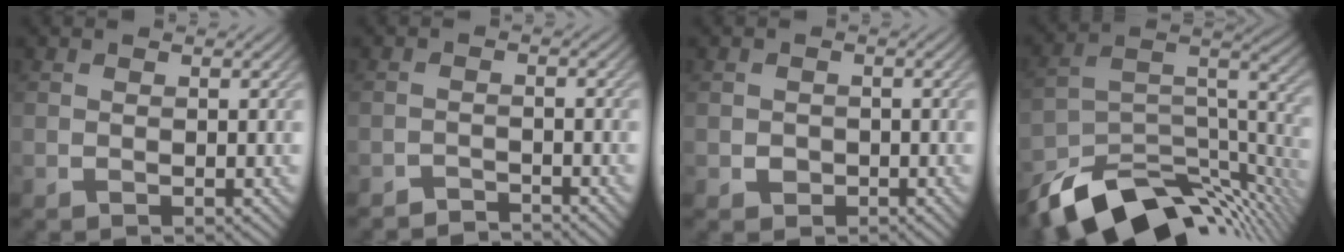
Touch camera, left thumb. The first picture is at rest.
{"total": 2.3, "force": [-2.2, 0.1, 0.2], "torque": [0.001, 0.001, -0.044]}
{"total": 1.5, "force": [-0.5, 1.3, 0.3], "torque": [-0.002, -0.005, -0.012]}
{"total": 14.1, "force": [-10.2, 5.9, 7.7], "torque": [-0.153, -0.024, -0.161]}